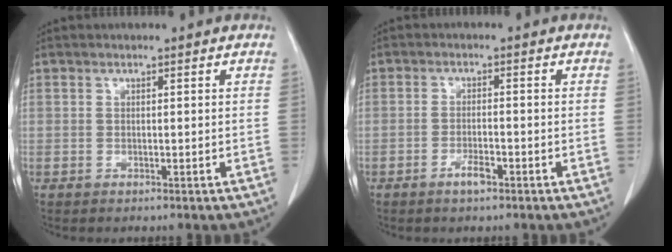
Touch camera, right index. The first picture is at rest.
{"total": 2.7, "force": [-1.6, 0.6, 2.1], "torque": [-0.036, 0.001, -0.028]}